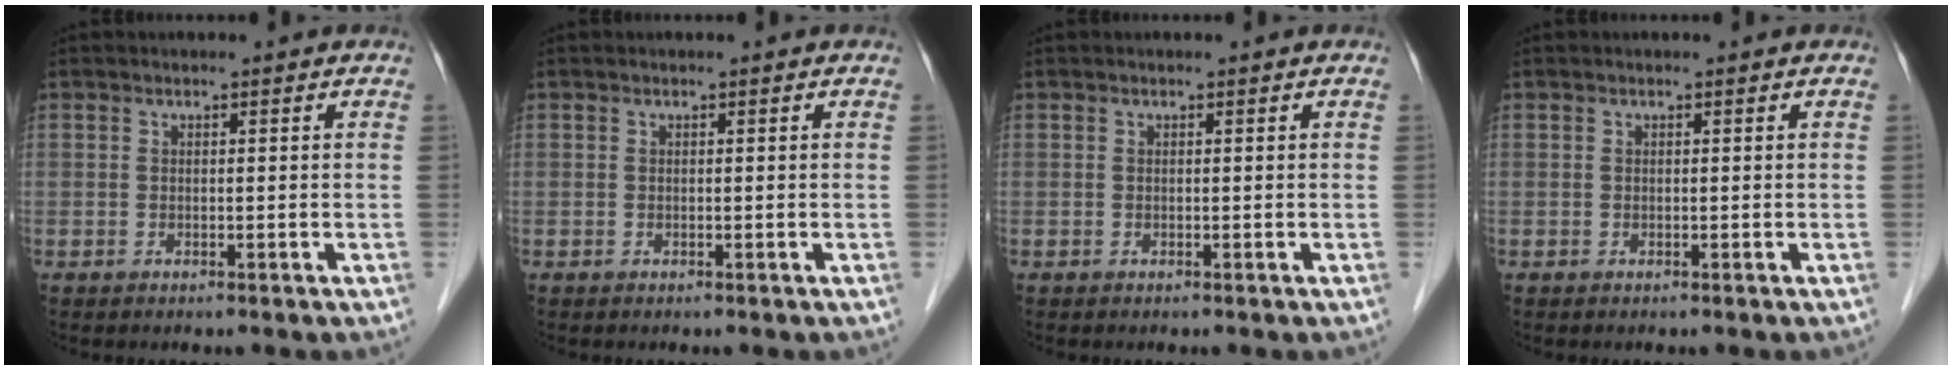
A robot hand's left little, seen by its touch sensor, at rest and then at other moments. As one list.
[{"total": 0.0}, {"total": 0.0}, {"total": 0.0}]